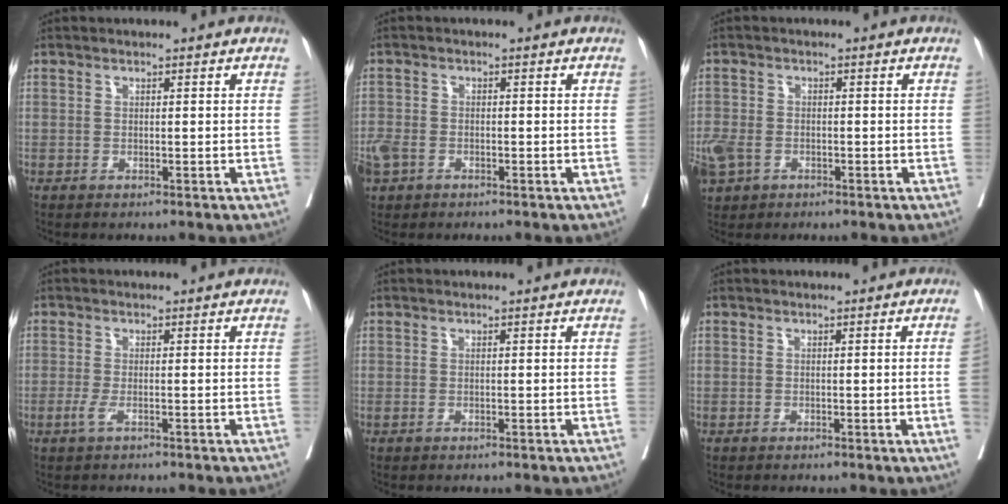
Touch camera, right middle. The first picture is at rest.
{"total": 4.7, "force": [-2.5, 3.1, 2.5], "torque": [-0.065, 0.000, -0.047]}
{"total": 8.0, "force": [-3.7, 5.7, 4.2], "torque": [-0.126, -0.006, -0.064]}
{"total": 1.3, "force": [-0.7, 0.1, 1.1], "torque": [-0.027, -0.003, -0.015]}
{"total": 0.0}
{"total": 2.1, "force": [-0.2, -0.9, 1.9], "torque": [-0.027, -0.003, 0.001]}